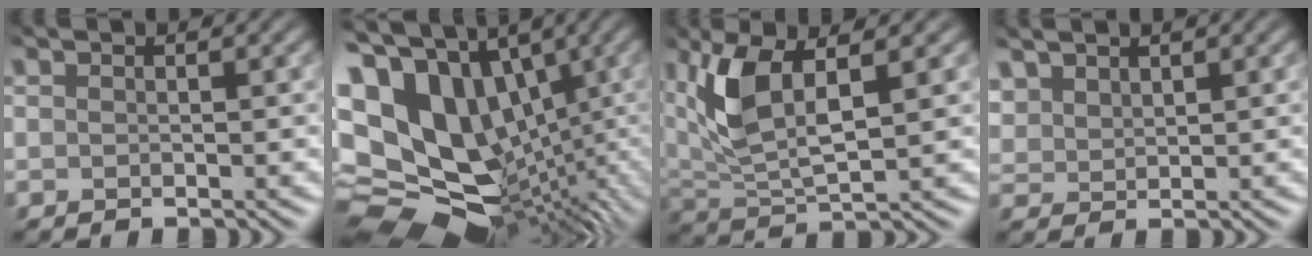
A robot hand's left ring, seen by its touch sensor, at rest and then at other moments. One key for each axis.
{"total": 17.5, "fx": 2.4, "fy": 13.2, "fz": 11.3, "tx": -0.228, "ty": -0.012, "tz": 0.091}
{"total": 5.4, "fx": 2.2, "fy": 1.3, "fz": 4.7, "tx": -0.113, "ty": 0.001, "tz": 0.048}
{"total": 2.2, "fx": 1.8, "fy": 0.9, "fz": 0.8, "tx": -0.030, "ty": 0.006, "tz": 0.044}